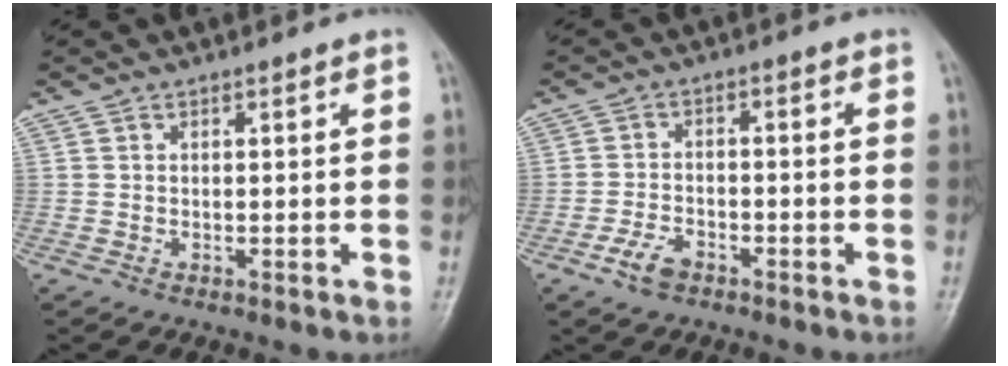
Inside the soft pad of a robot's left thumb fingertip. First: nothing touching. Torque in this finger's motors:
{"motor_torque": [-0.28, 0.51, 0.38, 0.27, 0.04]}